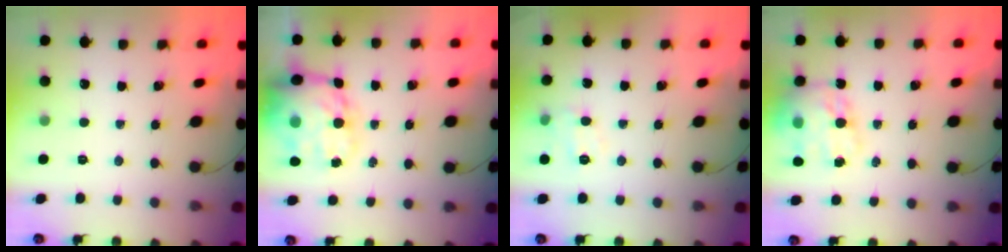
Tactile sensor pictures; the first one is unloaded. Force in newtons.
{"total": 18.8, "press": 18.1, "slide": 5.0}
{"total": 5.9, "press": 5.8, "slide": 1.1}
{"total": 17.9, "press": 17.2, "slide": 5.0}